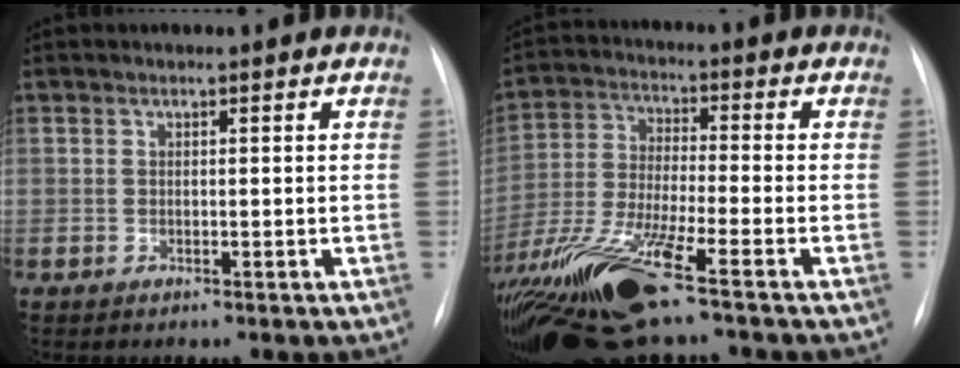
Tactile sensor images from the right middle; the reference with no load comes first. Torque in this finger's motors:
{"motor_torque": [1.31, -0.82, 0.92, 0.21]}